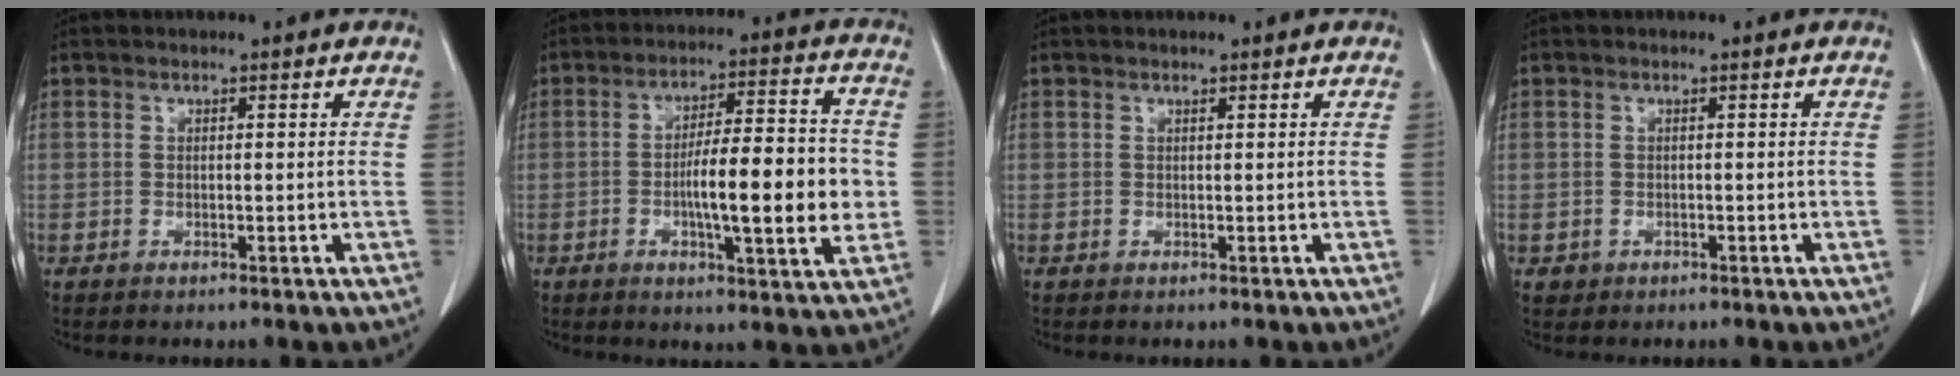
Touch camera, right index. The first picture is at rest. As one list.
[{"total": 13.5, "force": [-1.8, 2.4, 13.1], "torque": [-0.205, 0.009, -0.027]}, {"total": 0.0}, {"total": 1.1, "force": [-0.5, 1.0, 0.0], "torque": [-0.002, 0.005, -0.002]}]